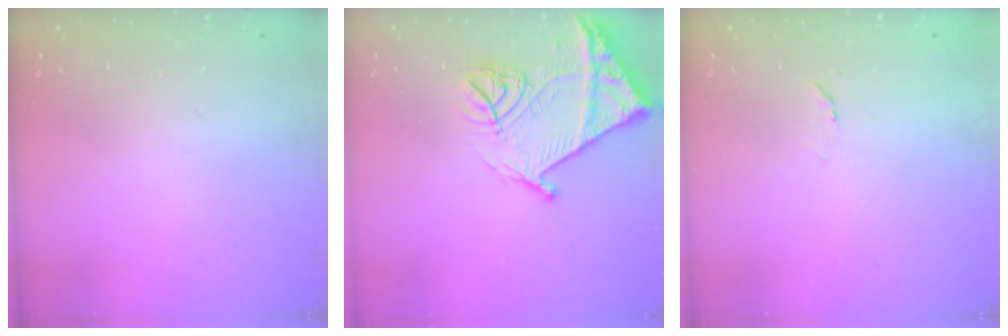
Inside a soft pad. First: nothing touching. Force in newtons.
{"total": 15.9, "press": 15.8, "slide": 1.6}
{"total": 5.9, "press": 5.9, "slide": 0.4}